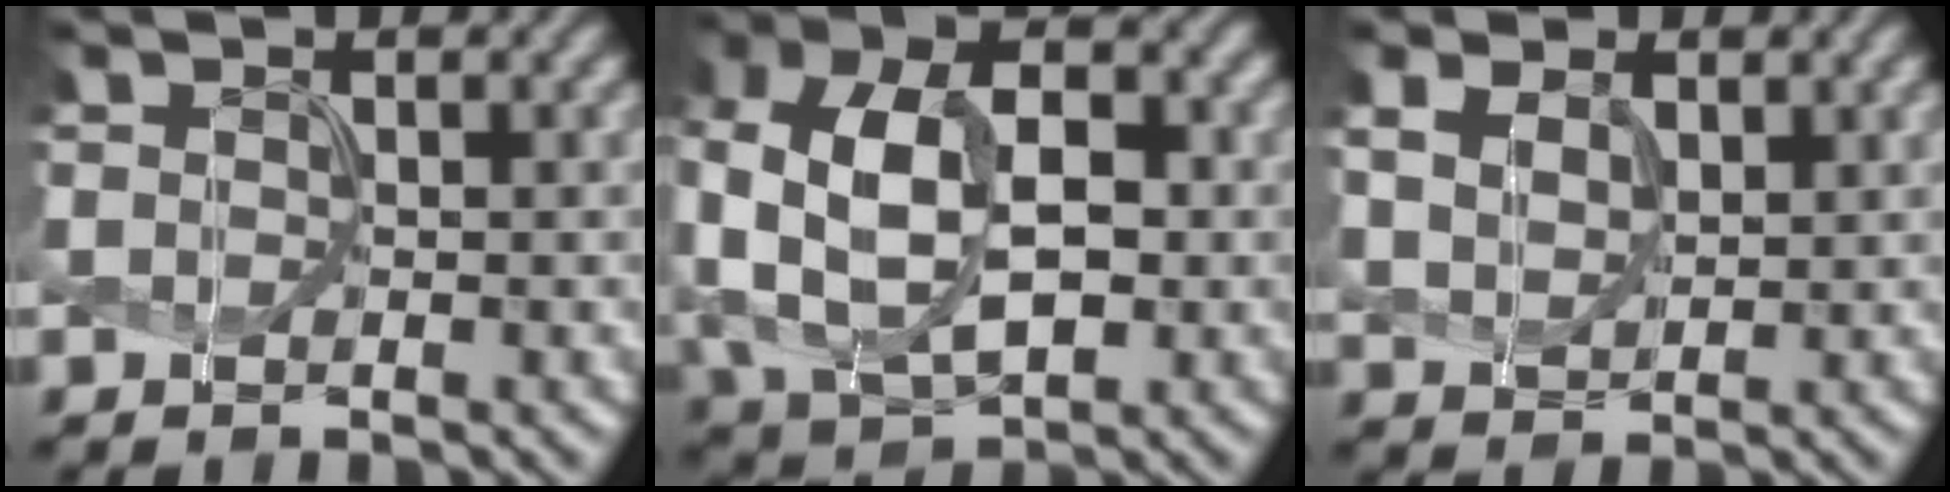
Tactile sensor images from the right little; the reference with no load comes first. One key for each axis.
{"total": 11.5, "fx": -0.8, "fy": 7.5, "fz": 8.6, "tx": -0.172, "ty": 0.006, "tz": -0.019}
{"total": 3.1, "fx": 1.2, "fy": 2.0, "fz": 1.9, "tx": -0.050, "ty": -0.002, "tz": 0.027}